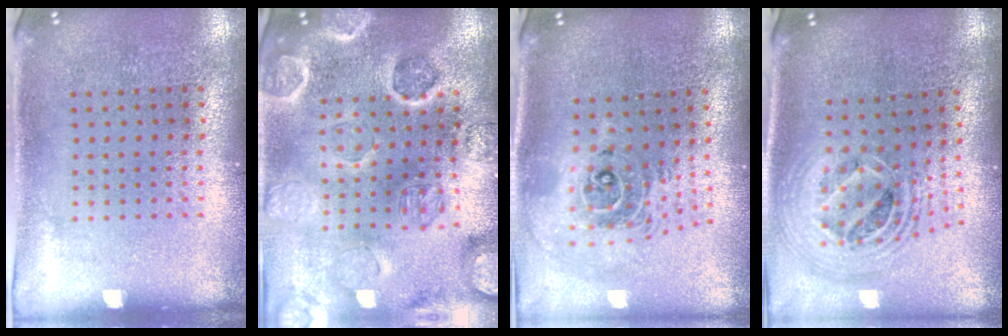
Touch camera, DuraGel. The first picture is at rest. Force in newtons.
{"total": 2.9, "press": 2.9, "slide": 0.3}
{"total": 2.3, "press": 1.8, "slide": 1.5}
{"total": 2.3, "press": 1.8, "slide": 1.5}